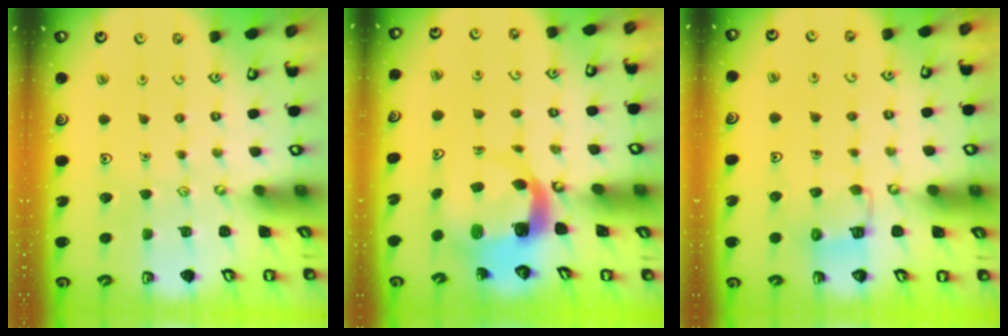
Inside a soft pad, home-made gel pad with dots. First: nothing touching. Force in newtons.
{"total": 5.1, "press": 5.1, "slide": 0.7}
{"total": 5.5, "press": 5.5, "slide": 0.6}